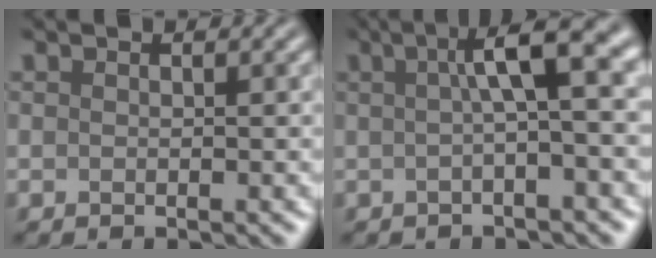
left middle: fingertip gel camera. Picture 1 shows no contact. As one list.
[{"total": 6.1, "force": [0.9, 1.4, 5.9], "torque": [-0.077, 0.015, 0.002]}]